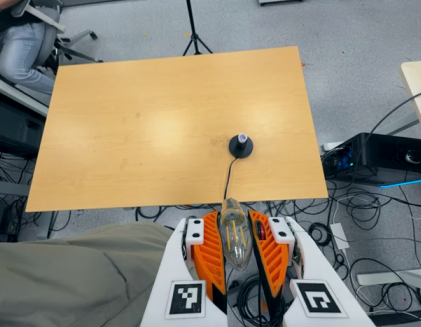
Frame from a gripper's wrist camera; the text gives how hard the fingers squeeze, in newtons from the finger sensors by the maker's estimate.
{"total": 19.0, "left": 20.8, "right": 17.2}